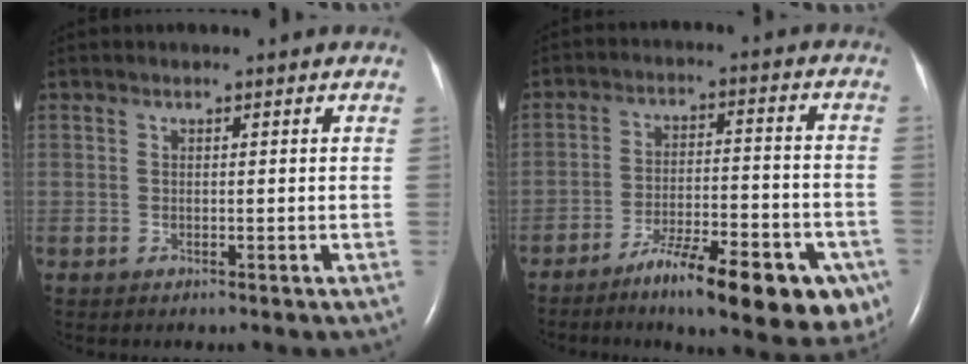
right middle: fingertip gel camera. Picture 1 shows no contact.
{"total": 16.9, "force": [-10.7, 4.3, 12.4], "torque": [-0.119, 0.015, -0.155]}